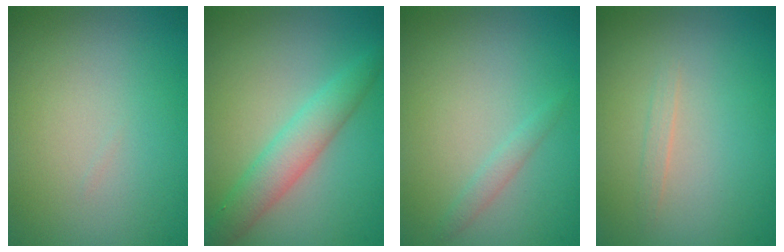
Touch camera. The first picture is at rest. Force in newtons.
{"total": 3.7, "press": 3.7, "slide": 0.1}
{"total": 1.0, "press": 1.0, "slide": 0.0}
{"total": 0.6, "press": 0.6, "slide": 0.1}